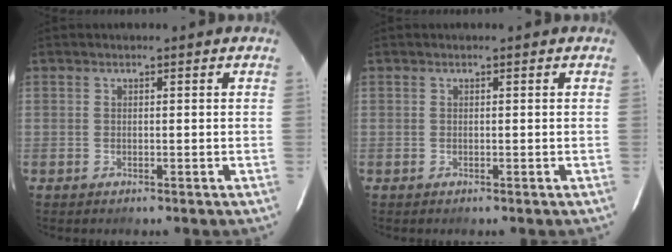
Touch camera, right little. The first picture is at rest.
{"total": 0.0}